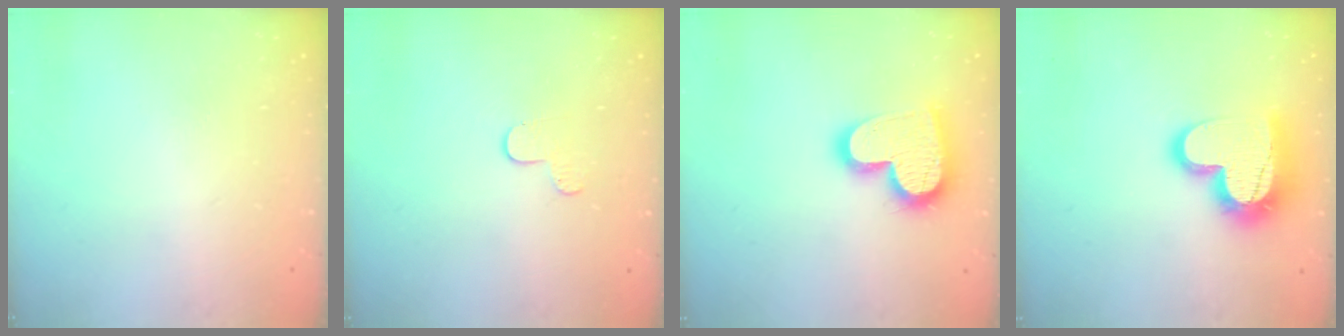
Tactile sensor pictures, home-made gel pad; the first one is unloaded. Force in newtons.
{"total": 3.9, "press": 3.9, "slide": 0.4}
{"total": 16.7, "press": 16.7, "slide": 1.1}
{"total": 18.9, "press": 18.9, "slide": 1.4}